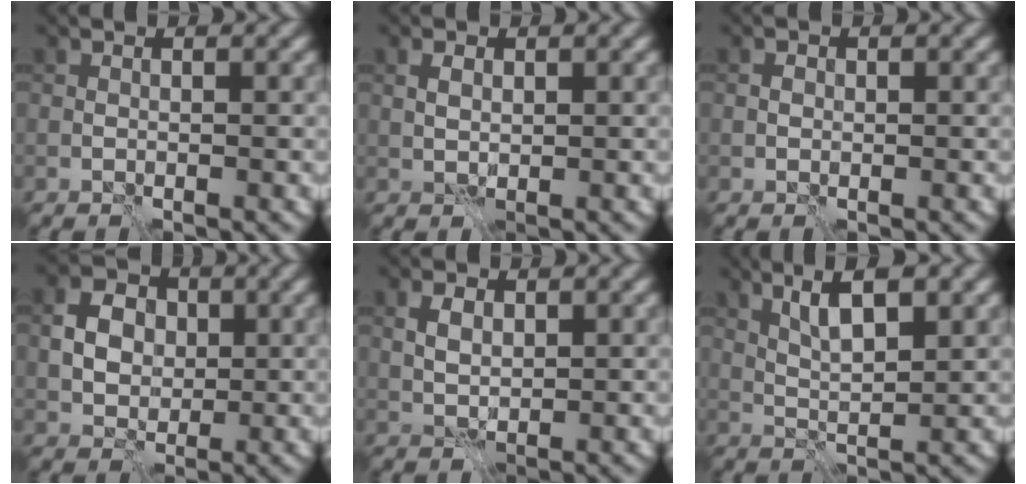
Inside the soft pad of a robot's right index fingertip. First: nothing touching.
{"total": 1.2, "force": [0.6, 0.8, 0.7], "torque": [-0.017, 0.001, 0.014]}
{"total": 0.8, "force": [0.0, 0.7, 0.4], "torque": [-0.006, 0.002, -0.001]}
{"total": 3.9, "force": [0.6, 3.2, 2.1], "torque": [-0.041, 0.004, 0.009]}
{"total": 1.9, "force": [0.9, 1.2, 1.2], "torque": [-0.028, 0.001, 0.018]}
{"total": 4.4, "force": [2.2, 1.1, 3.6], "torque": [-0.074, 0.001, 0.044]}